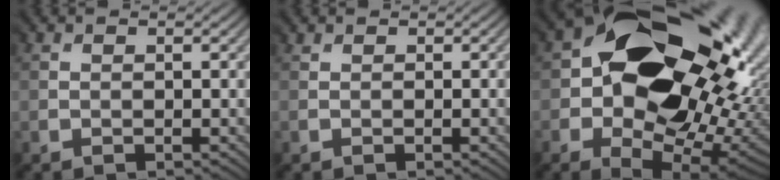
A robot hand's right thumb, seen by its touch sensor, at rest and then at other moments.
{"total": 0.0}
{"total": 21.4, "force": [1.6, 15.5, 14.6], "torque": [-0.223, -0.033, 0.050]}